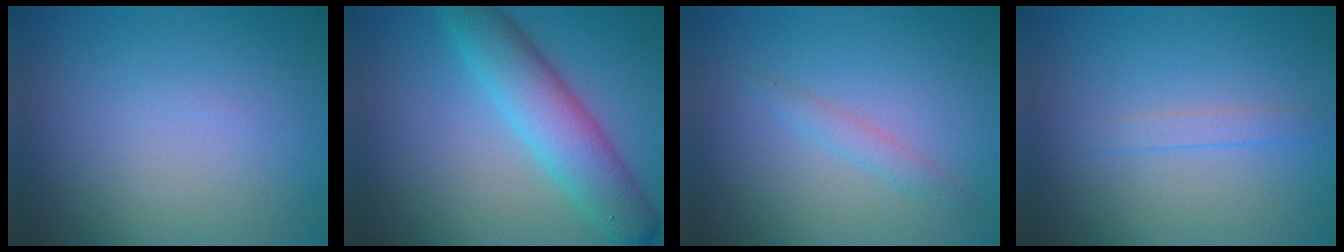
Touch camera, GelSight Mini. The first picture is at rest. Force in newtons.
{"total": 6.3, "press": 6.2, "slide": 0.3}
{"total": 1.2, "press": 1.2, "slide": 0.0}
{"total": 1.2, "press": 1.2, "slide": 0.1}